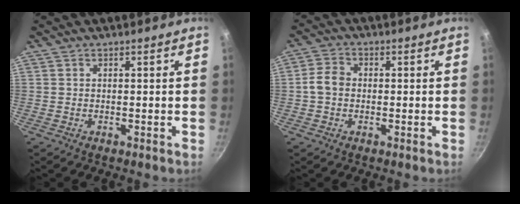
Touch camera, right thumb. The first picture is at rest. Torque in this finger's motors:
{"motor_torque": [0.31, 1.44, 0.51, -0.42, -0.01]}